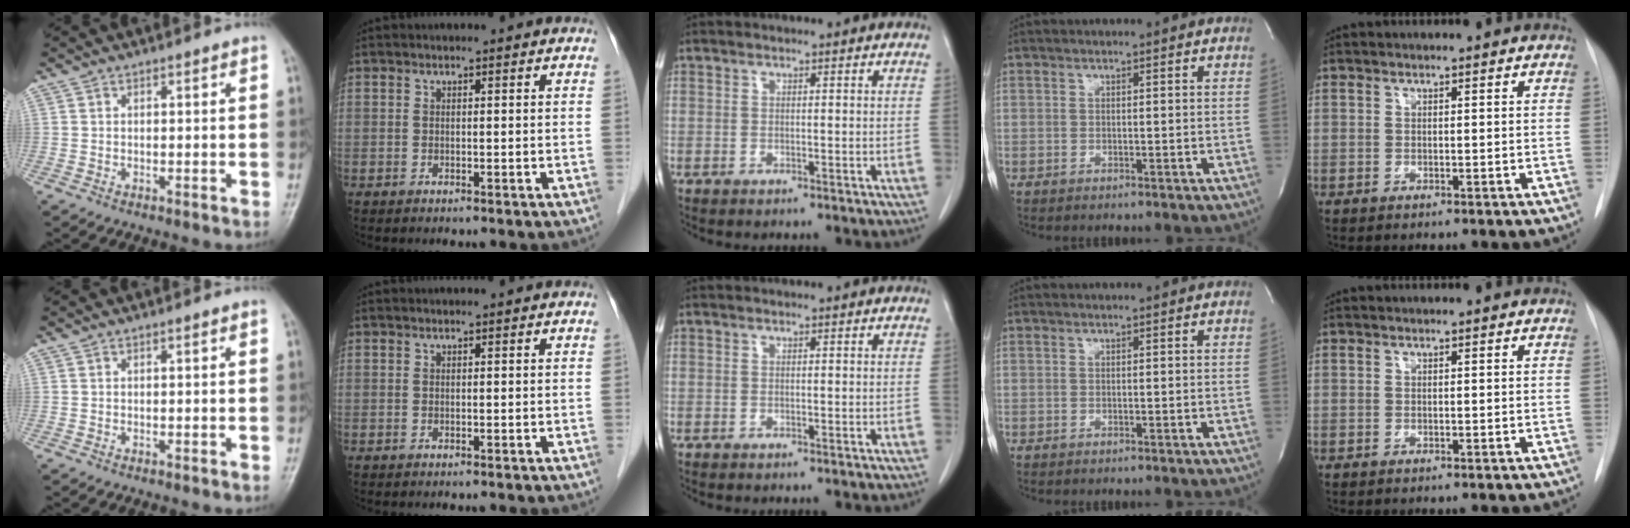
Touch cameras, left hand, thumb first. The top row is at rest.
{}